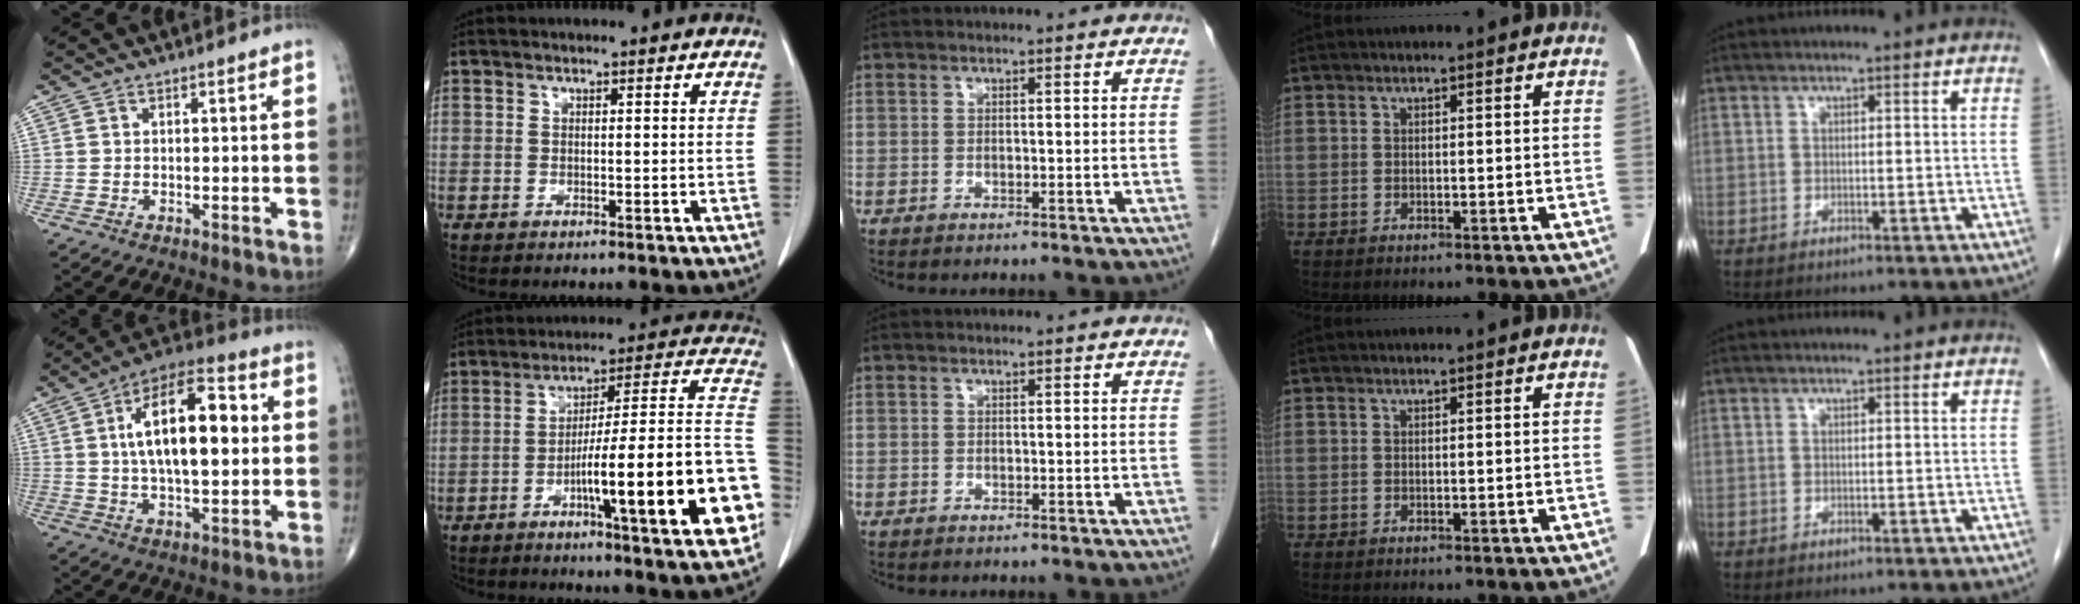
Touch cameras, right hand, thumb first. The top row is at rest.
{"thumb": {"total": 19.4, "force": [2.9, 8.7, 17.1], "torque": [-0.265, 0.017, 0.041]}, "index": {"total": 22.6, "force": [-7.3, 1.2, 21.4], "torque": [-0.231, 0.015, -0.105]}}